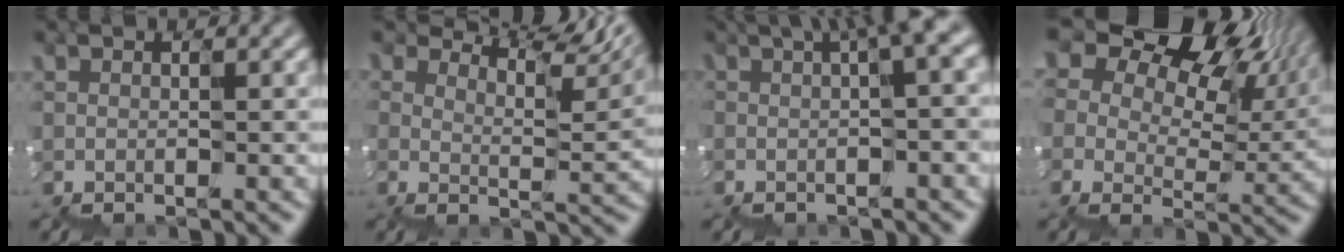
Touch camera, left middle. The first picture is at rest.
{"total": 7.6, "force": [6.8, 1.1, 3.2], "torque": [-0.062, 0.008, 0.109]}
{"total": 6.1, "force": [1.1, 1.5, 5.8], "torque": [-0.063, 0.014, 0.017]}
{"total": 13.9, "force": [7.0, 9.3, 7.6], "torque": [-0.139, 0.027, 0.131]}